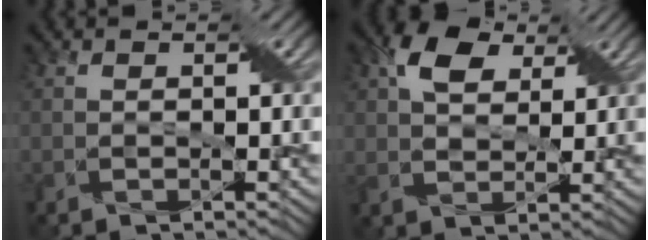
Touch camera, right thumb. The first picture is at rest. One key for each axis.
{"total": 6.4, "fx": 3.2, "fy": 4.1, "fz": 3.7, "tx": -0.082, "ty": 0.005, "tz": 0.052}